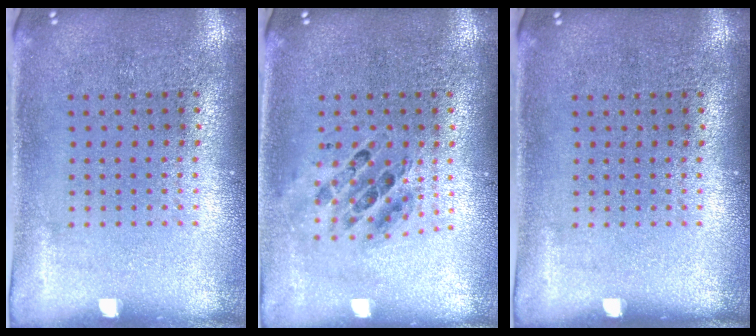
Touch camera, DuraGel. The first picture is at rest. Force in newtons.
{"total": 0.7, "press": 0.6, "slide": 0.2}
{"total": 0.0}